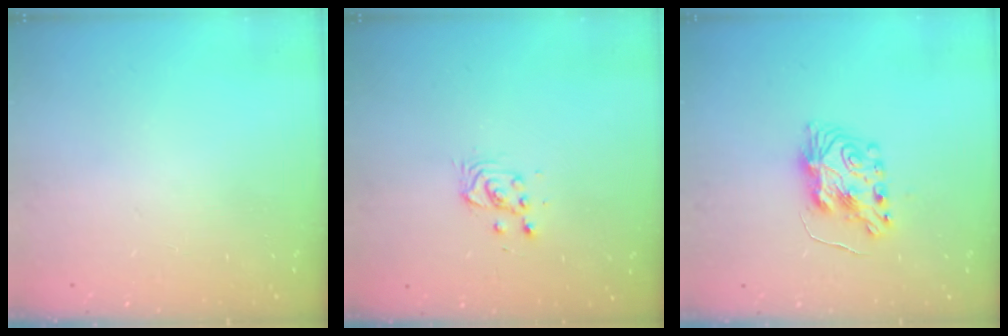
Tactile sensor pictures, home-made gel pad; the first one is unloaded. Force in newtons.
{"total": 3.1, "press": 3.1, "slide": 0.3}
{"total": 8.8, "press": 8.8, "slide": 0.6}